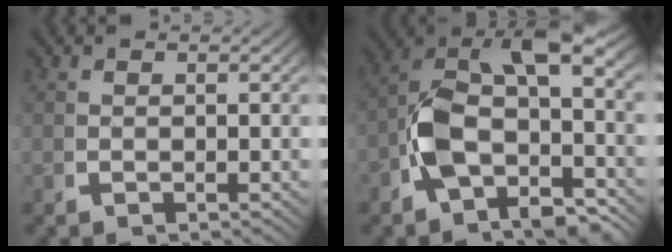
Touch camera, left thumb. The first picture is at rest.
{"total": 11.0, "force": [-0.5, 6.8, 8.7], "torque": [-0.171, -0.008, -0.011]}